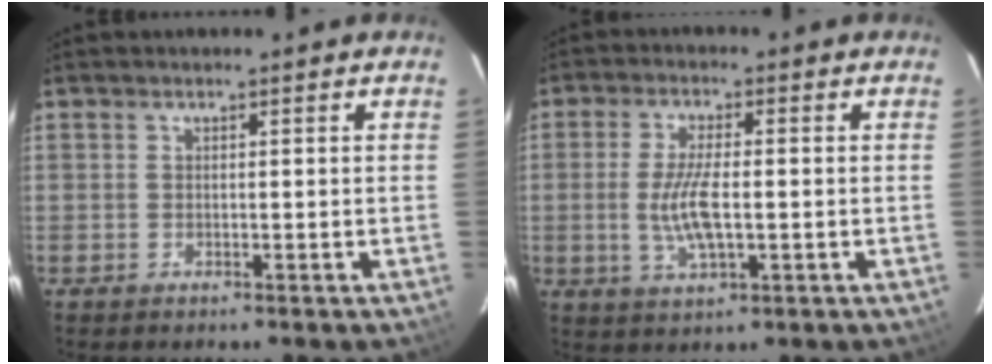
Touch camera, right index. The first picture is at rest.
{"total": 7.5, "force": [-0.9, 2.4, 7.1], "torque": [-0.144, -0.004, -0.015]}